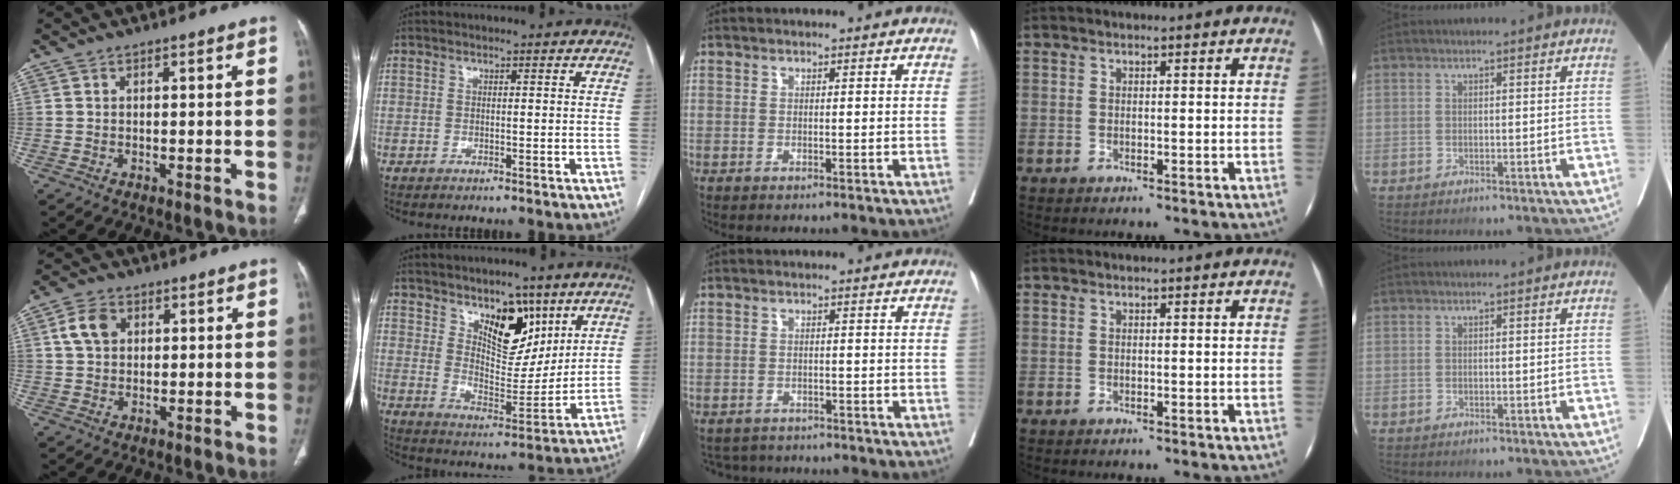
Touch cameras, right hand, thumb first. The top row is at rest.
{"thumb": {"total": 5.5, "force": [1.7, 4.1, 3.3], "torque": [-0.054, 0.004, 0.031]}, "index": {"total": 9.9, "force": [6.0, 4.8, 6.2], "torque": [-0.096, -0.008, 0.109]}, "middle": {"total": 3.6, "force": [-3.5, 1.1, -0.3], "torque": [0.007, -0.004, -0.053]}}